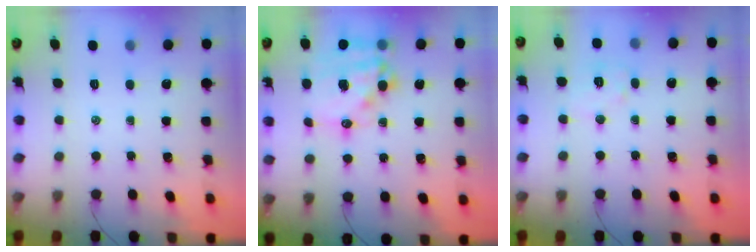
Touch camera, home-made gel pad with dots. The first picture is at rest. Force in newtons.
{"total": 16.7, "press": 16.3, "slide": 3.7}
{"total": 5.8, "press": 5.8, "slide": 0.6}